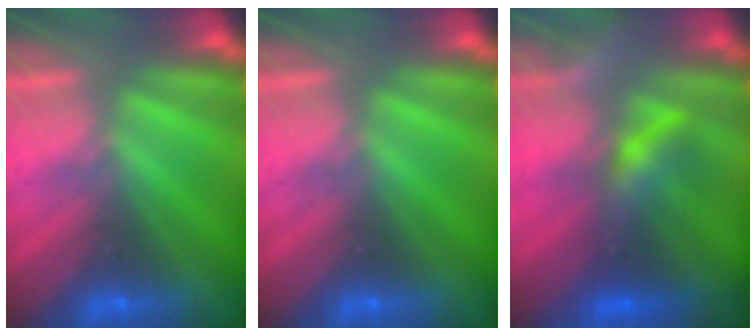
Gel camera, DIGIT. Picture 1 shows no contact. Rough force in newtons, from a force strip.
{"total": 0.0}
{"total": 7.4}